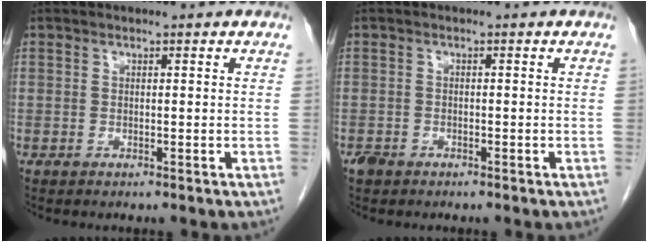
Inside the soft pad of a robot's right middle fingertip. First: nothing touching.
{"total": 1.5, "force": [-1.1, 0.9, 0.6], "torque": [-0.018, 0.001, -0.018]}